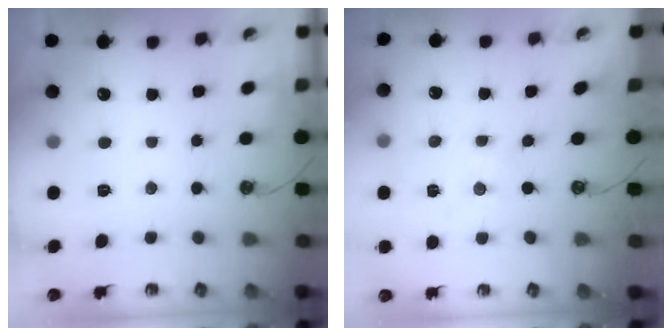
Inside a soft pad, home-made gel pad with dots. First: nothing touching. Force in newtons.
{"total": 0.0}